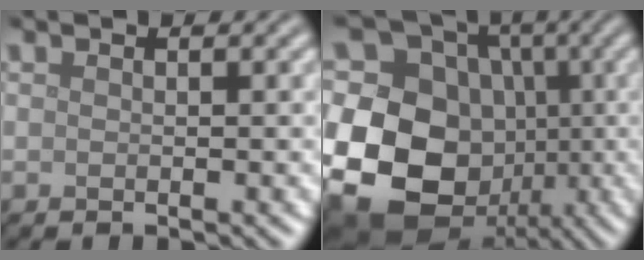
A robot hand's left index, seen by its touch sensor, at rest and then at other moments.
{"total": 19.1, "force": [-2.9, 16.4, 9.3], "torque": [-0.212, 0.016, -0.084]}